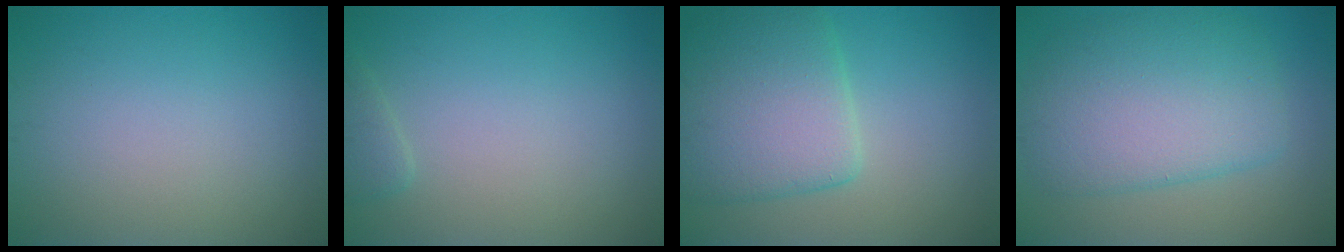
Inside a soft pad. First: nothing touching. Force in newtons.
{"total": 1.2, "press": 1.2, "slide": 0.1}
{"total": 7.2, "press": 7.2, "slide": 0.4}
{"total": 7.7, "press": 7.7, "slide": 0.3}